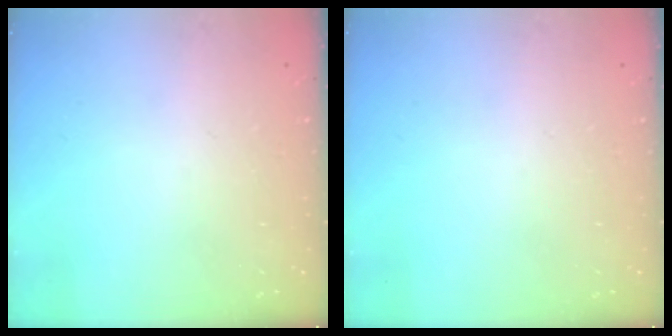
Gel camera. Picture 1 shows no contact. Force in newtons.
{"total": 0.0}